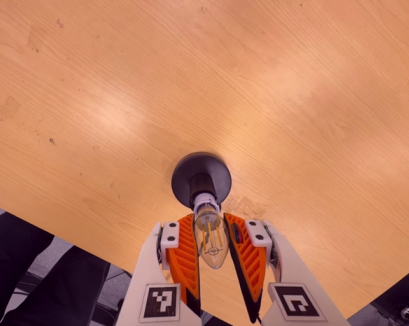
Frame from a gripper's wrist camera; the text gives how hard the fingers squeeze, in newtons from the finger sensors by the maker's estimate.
{"total": 11.0, "left": 10.1, "right": 12.0}